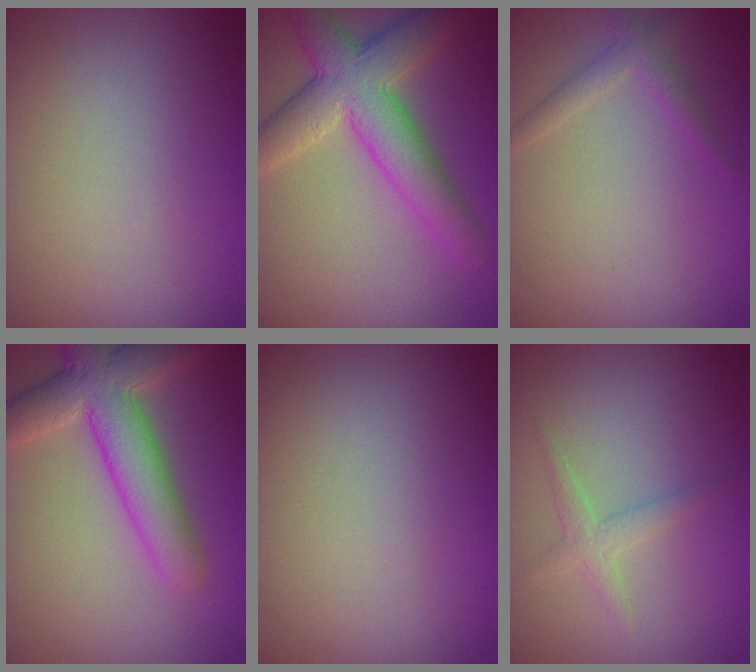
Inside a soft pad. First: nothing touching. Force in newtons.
{"total": 6.9, "press": 6.9, "slide": 0.4}
{"total": 1.5, "press": 1.5, "slide": 0.1}
{"total": 6.7, "press": 6.7, "slide": 0.3}
{"total": 0.0}
{"total": 1.6, "press": 1.6, "slide": 0.0}